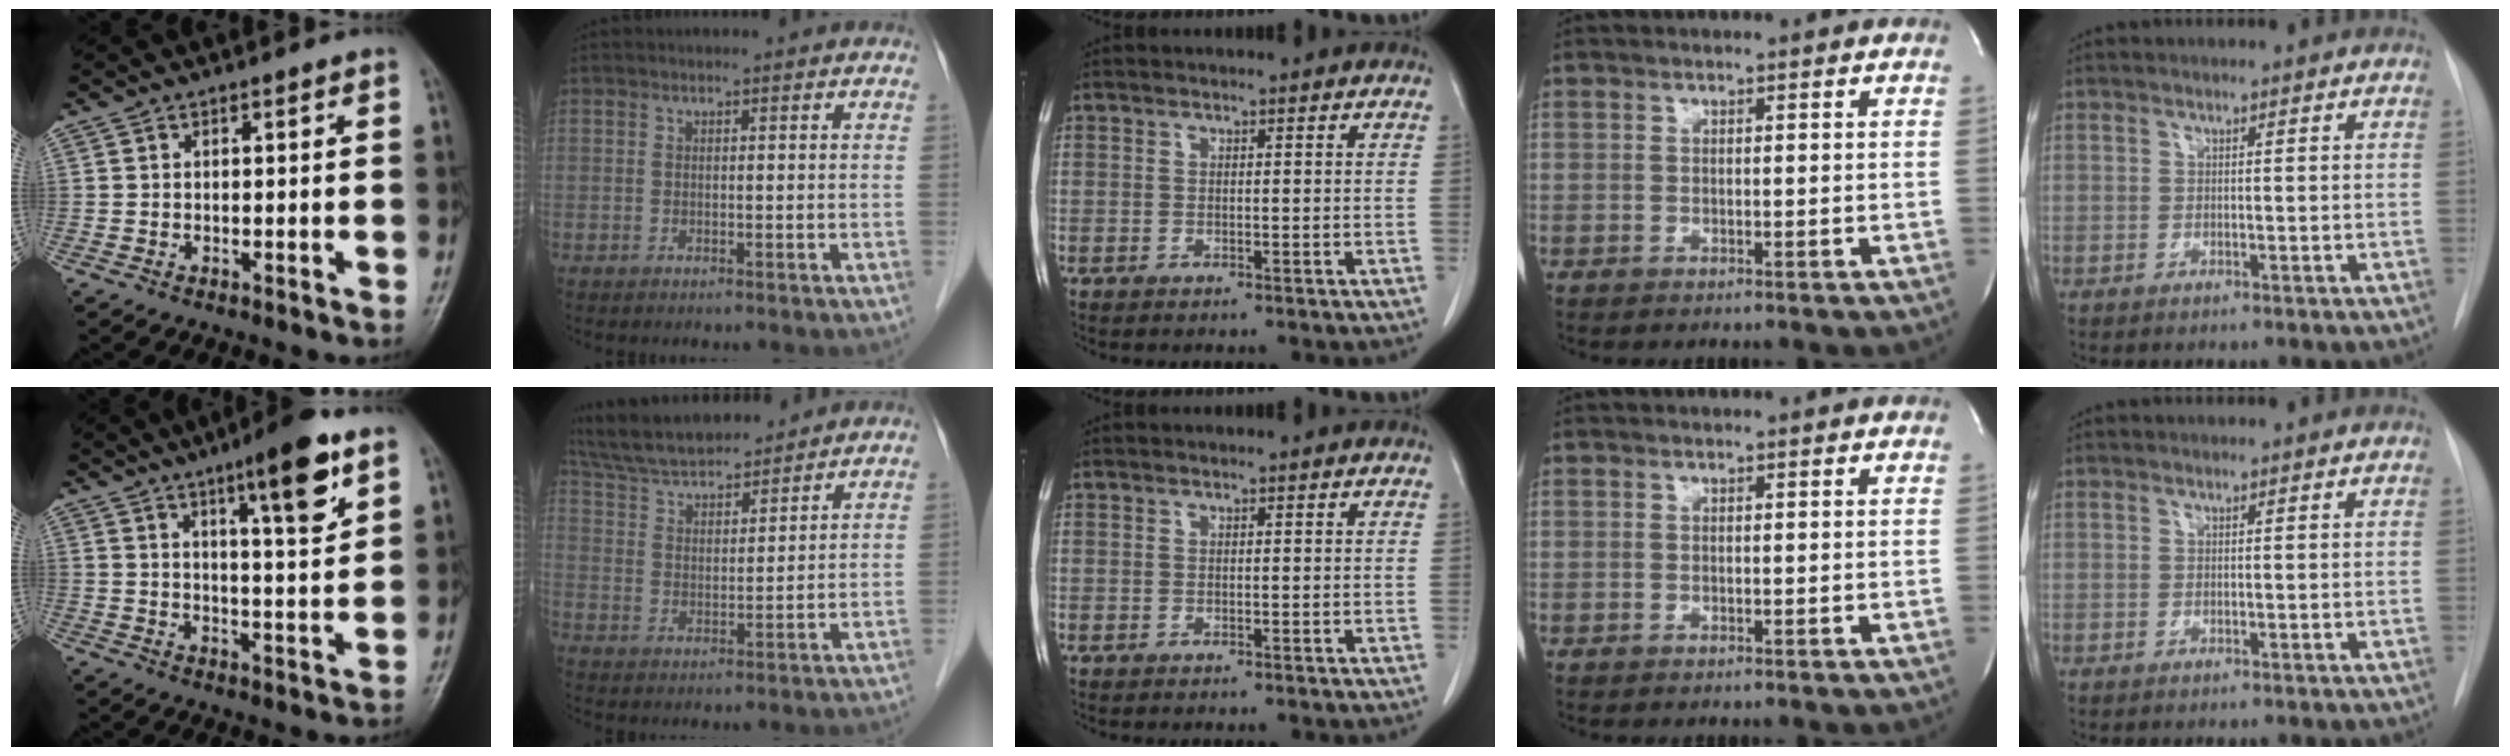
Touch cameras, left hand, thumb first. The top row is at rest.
{"thumb": {"total": 11.8, "force": [6.6, 2.2, 9.5], "torque": [-0.130, -0.036, 0.096]}, "index": {"total": 12.4, "force": [11.4, 2.2, 4.2], "torque": [-0.083, 0.022, 0.210]}}